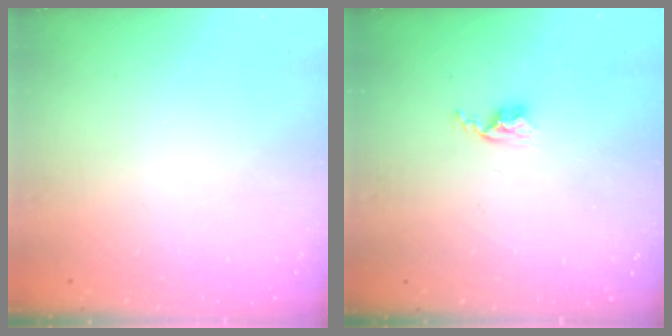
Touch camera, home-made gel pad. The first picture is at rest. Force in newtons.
{"total": 2.9, "press": 2.9, "slide": 0.4}